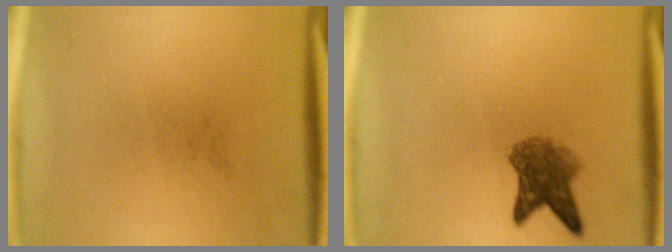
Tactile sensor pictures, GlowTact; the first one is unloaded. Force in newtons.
{"total": 5.3}